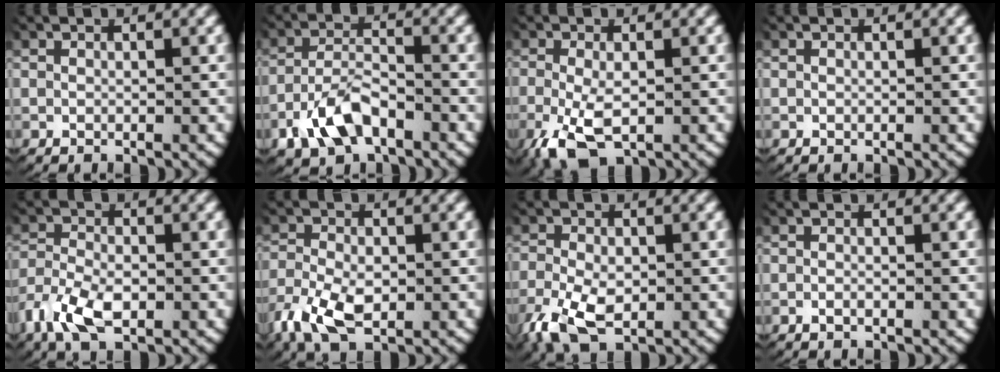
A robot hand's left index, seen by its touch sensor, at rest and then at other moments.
{"total": 5.1, "force": [-3.2, 2.7, 3.0], "torque": [-0.057, -0.009, -0.054]}
{"total": 4.9, "force": [-2.3, 2.5, 3.4], "torque": [-0.094, -0.027, -0.024]}
{"total": 0.0}
{"total": 5.0, "force": [-2.3, 3.1, 3.1], "torque": [-0.086, -0.027, -0.028]}
{"total": 5.5, "force": [-2.5, 3.4, 3.5], "torque": [-0.089, -0.027, -0.030]}
{"total": 5.7, "force": [-2.6, 3.6, 3.6], "torque": [-0.092, -0.027, -0.029]}
{"total": 0.8, "force": [-0.6, 0.4, 0.4], "torque": [-0.013, -0.002, -0.011]}